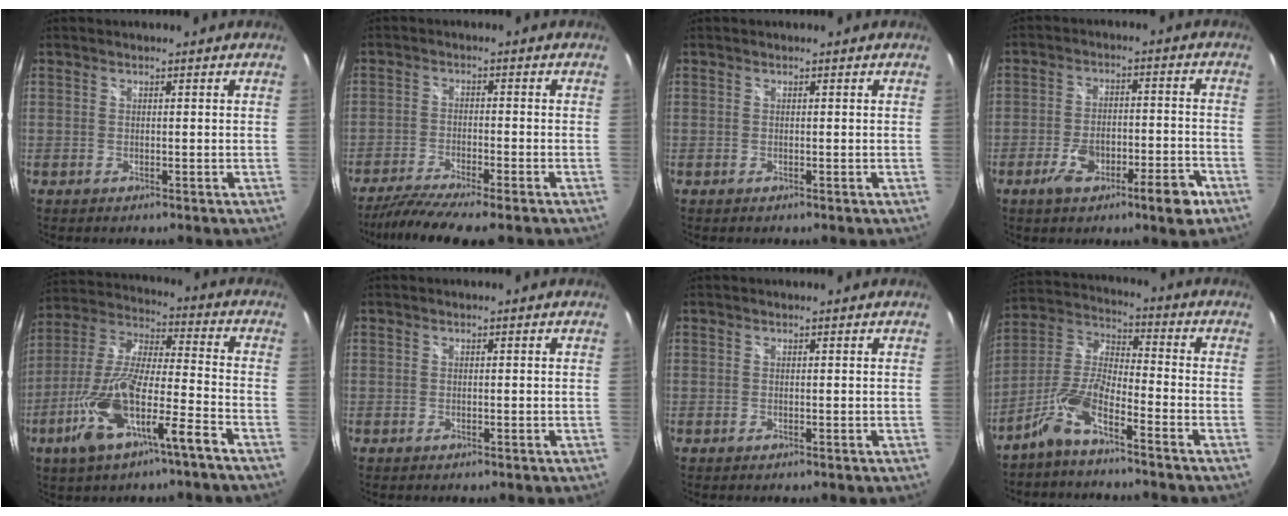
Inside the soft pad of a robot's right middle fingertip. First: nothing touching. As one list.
[{"total": 9.0, "force": [-7.5, 0.4, 5.0], "torque": [-0.115, -0.027, -0.128]}, {"total": 0.0}, {"total": 9.5, "force": [-5.4, 2.7, 7.3], "torque": [-0.133, 0.001, -0.078]}, {"total": 16.7, "force": [-9.0, 3.2, 13.7], "torque": [-0.279, -0.021, -0.168]}, {"total": 0.0}, {"total": 0.8, "force": [0.8, -0.2, 0.1], "torque": [-0.007, -0.001, 0.010]}, {"total": 8.1, "force": [-5.7, 1.6, 5.6], "torque": [-0.134, 0.013, -0.117]}]